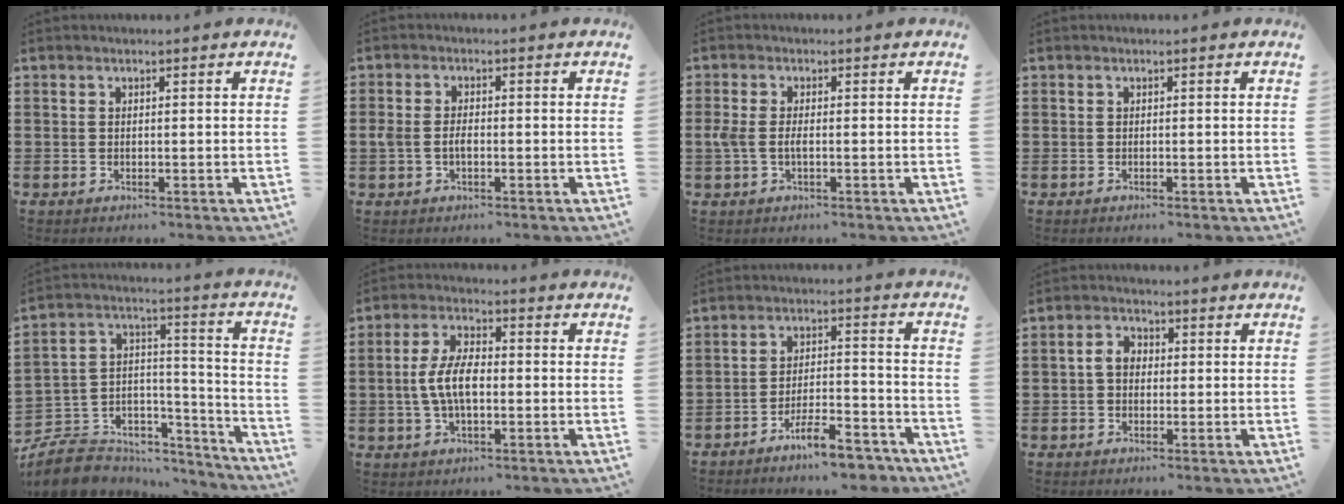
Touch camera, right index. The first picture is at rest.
{"total": 2.5, "force": [-0.5, 1.4, 2.0], "torque": [-0.053, -0.003, -0.013]}
{"total": 2.4, "force": [-0.5, 0.9, 2.2], "torque": [-0.055, -0.003, -0.015]}
{"total": 0.0}
{"total": 8.1, "force": [-6.6, 4.4, 1.7], "torque": [-0.043, 0.008, -0.124]}
{"total": 6.8, "force": [-0.7, 3.1, 6.0], "torque": [-0.136, -0.001, -0.020]}
{"total": 7.9, "force": [-6.6, 1.5, 4.1], "torque": [-0.067, 0.014, -0.121]}
{"total": 3.2, "force": [-0.1, 2.3, 2.2], "torque": [-0.048, 0.010, -0.003]}